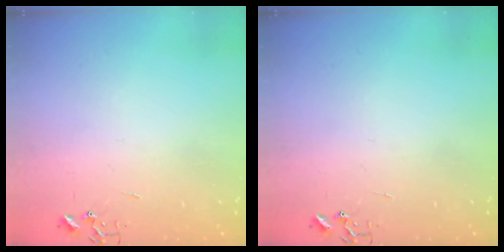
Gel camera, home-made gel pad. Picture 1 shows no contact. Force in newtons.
{"total": 0.0}